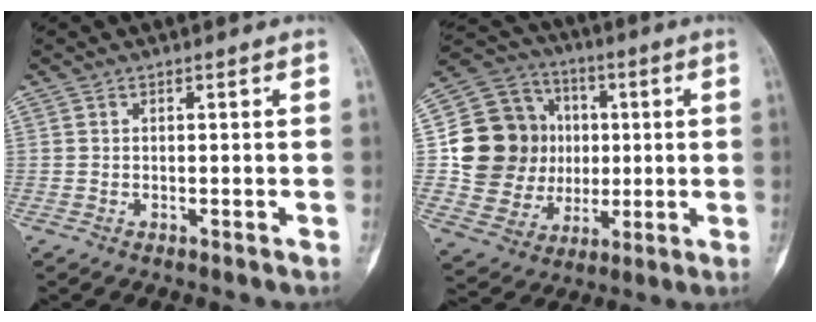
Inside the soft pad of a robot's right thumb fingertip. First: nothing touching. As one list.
[{"total": 18.7, "force": [1.5, 16.8, 8.2], "torque": [-0.104, 0.025, 0.043]}]